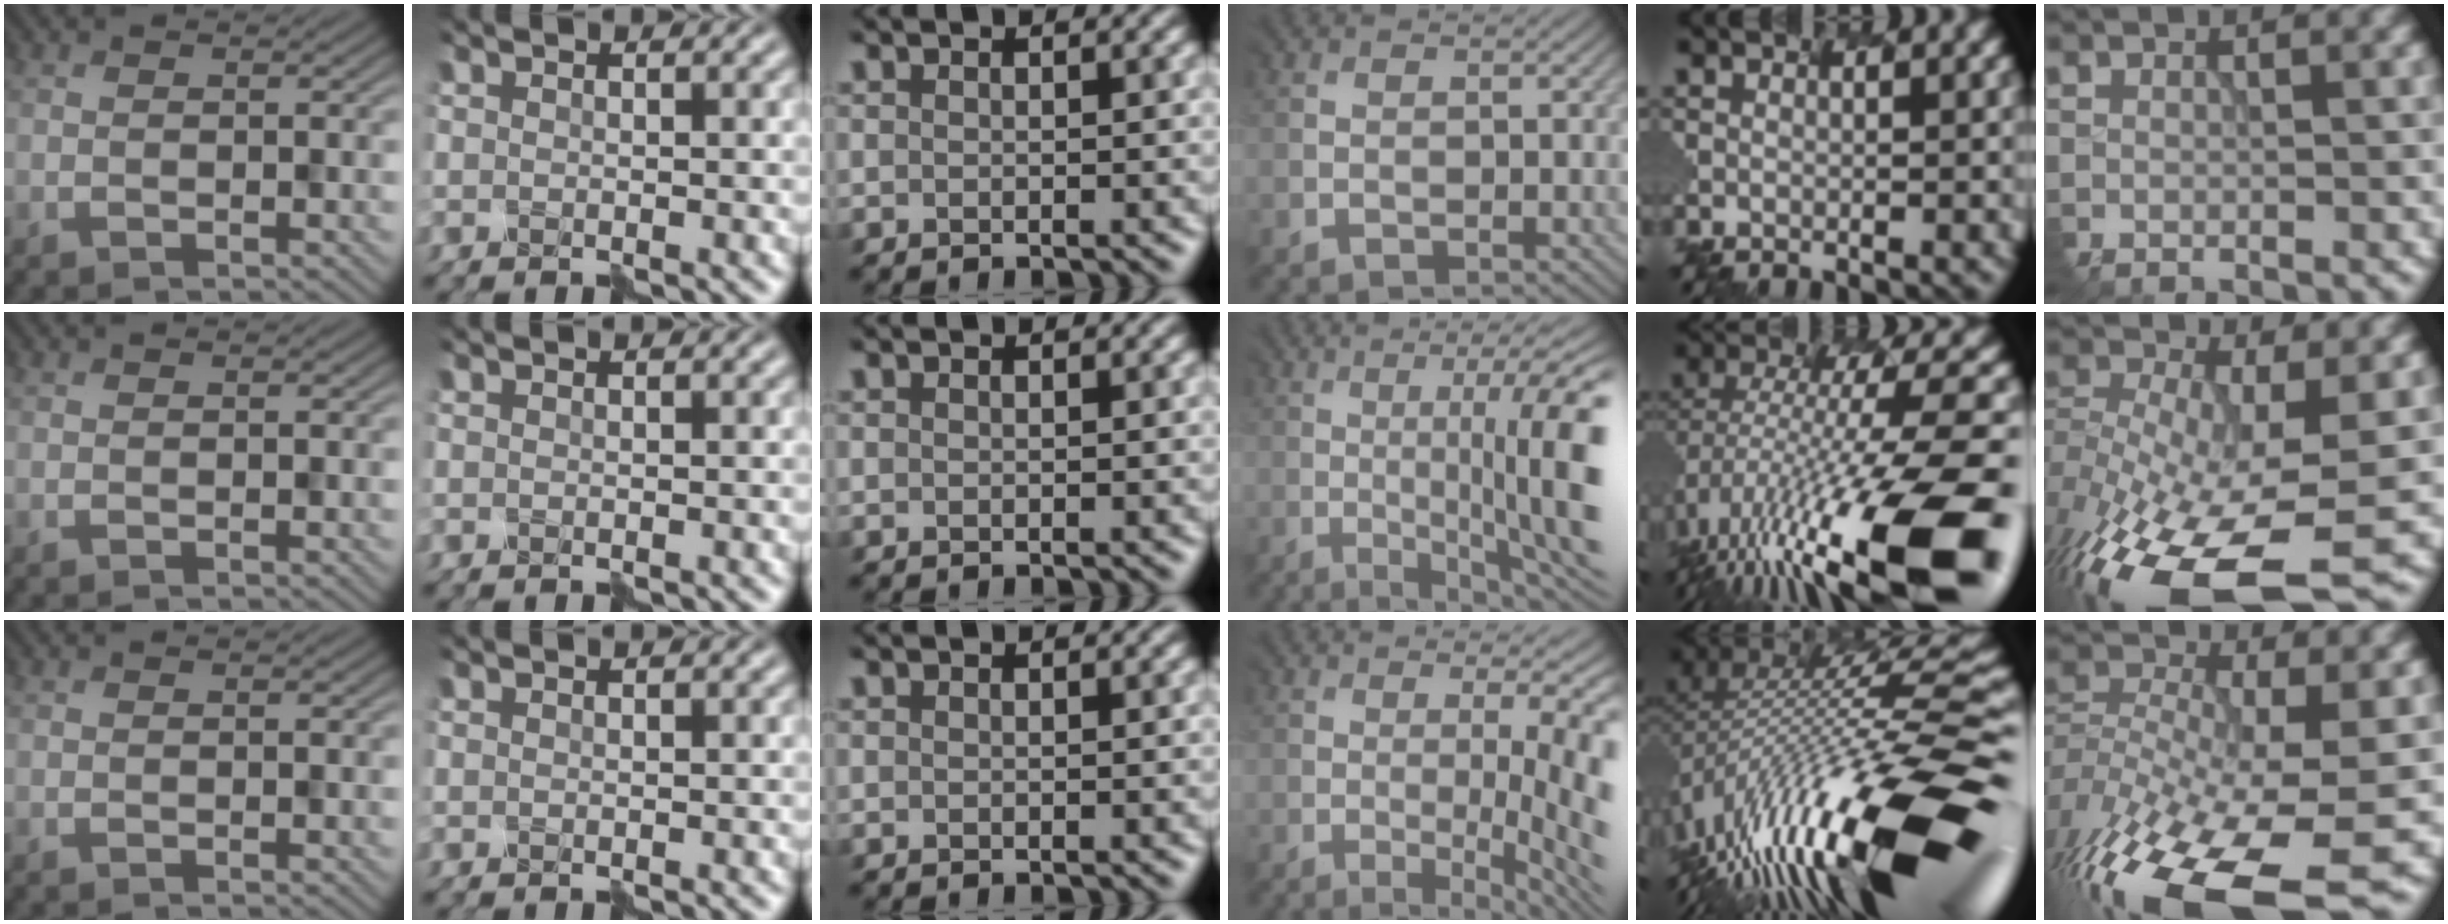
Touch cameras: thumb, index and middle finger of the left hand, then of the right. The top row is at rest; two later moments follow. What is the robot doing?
{"motion": "shake", "object": "plastic piggy bank"}